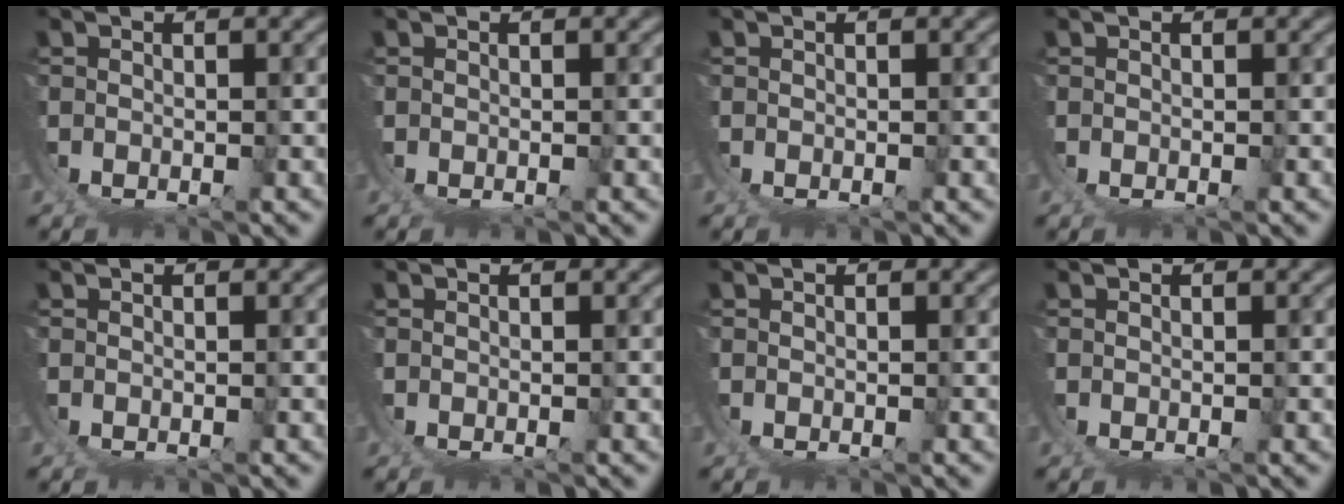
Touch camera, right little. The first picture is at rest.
{"total": 0.0}
{"total": 0.0}
{"total": 0.0}
{"total": 0.0}
{"total": 0.0}
{"total": 0.0}
{"total": 0.0}